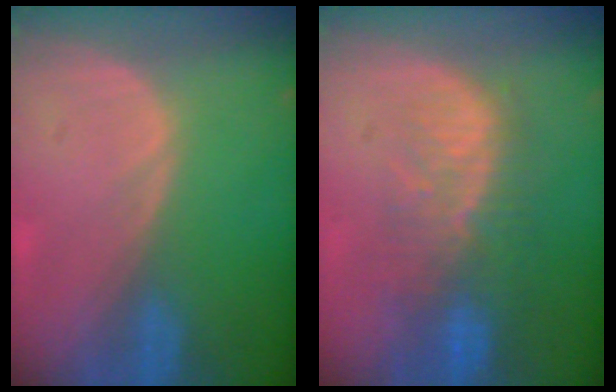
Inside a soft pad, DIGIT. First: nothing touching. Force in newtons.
{"total": 10.1, "press": 8.5, "slide": 5.5}